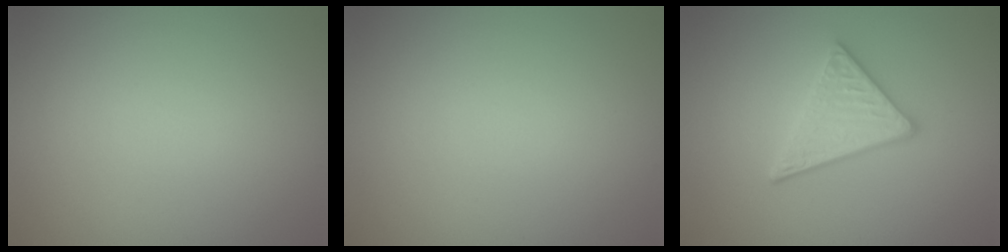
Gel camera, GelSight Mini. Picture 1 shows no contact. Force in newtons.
{"total": 0.0}
{"total": 3.6, "press": 3.0, "slide": 2.0}